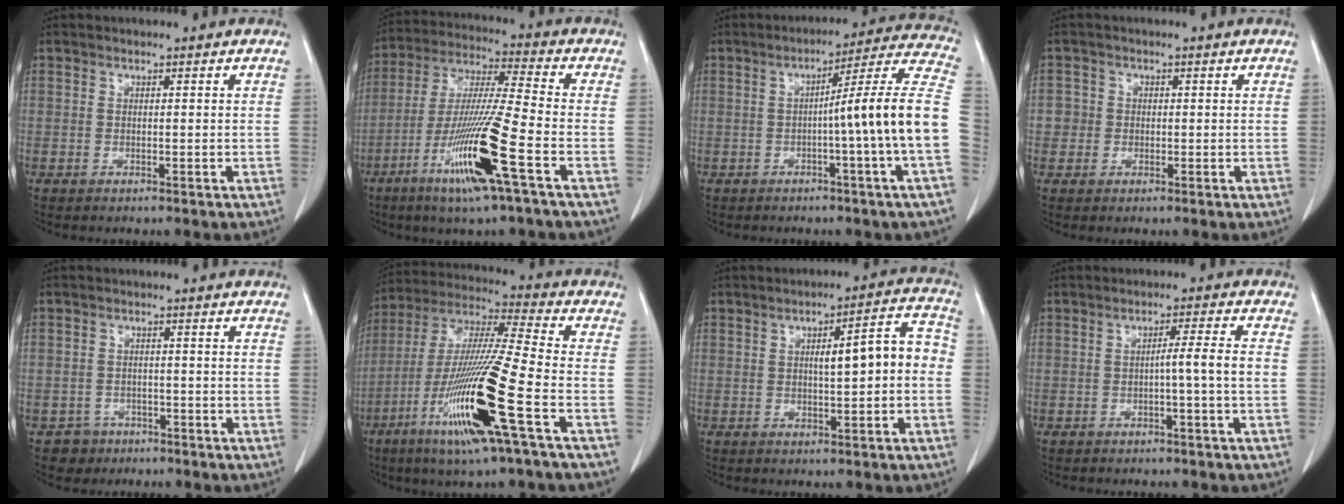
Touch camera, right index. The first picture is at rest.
{"total": 15.6, "force": [-6.7, -0.5, 14.1], "torque": [-0.285, -0.023, -0.128]}
{"total": 14.6, "force": [-1.9, -2.5, 14.2], "torque": [-0.181, 0.016, -0.037]}
{"total": 2.5, "force": [0.0, 2.5, 0.1], "torque": [0.014, 0.007, -0.004]}
{"total": 3.3, "force": [-1.8, 2.7, -0.5], "torque": [0.016, 0.015, -0.030]}
{"total": 19.3, "force": [-7.6, -0.3, 17.8], "torque": [-0.379, -0.035, -0.151]}
{"total": 8.5, "force": [0.0, 1.6, 8.3], "torque": [-0.109, 0.031, -0.001]}
{"total": 3.6, "force": [-0.8, -0.8, 3.4], "torque": [-0.046, 0.008, -0.013]}